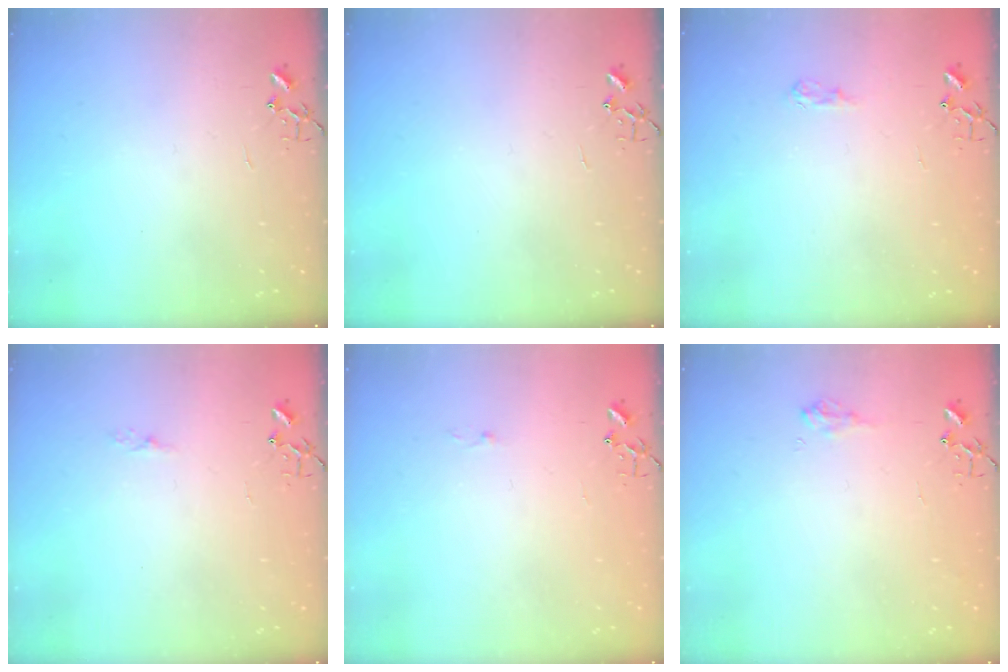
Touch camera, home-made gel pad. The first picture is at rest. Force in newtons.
{"total": 0.0}
{"total": 6.9, "press": 6.9, "slide": 0.8}
{"total": 3.2, "press": 3.2, "slide": 0.5}
{"total": 2.6, "press": 2.6, "slide": 0.4}
{"total": 7.4, "press": 7.4, "slide": 0.9}